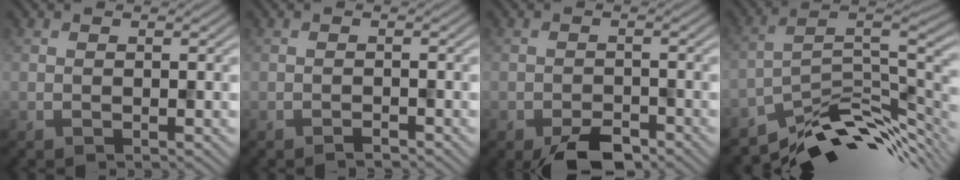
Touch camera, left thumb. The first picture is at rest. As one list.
[{"total": 0.9, "force": [-0.8, 0.2, 0.4], "torque": [-0.005, 0.000, -0.016]}, {"total": 4.6, "force": [-3.3, 2.0, 2.5], "torque": [-0.036, -0.004, -0.058]}, {"total": 11.9, "force": [-8.3, 4.4, 7.2], "torque": [-0.117, 0.002, -0.141]}]